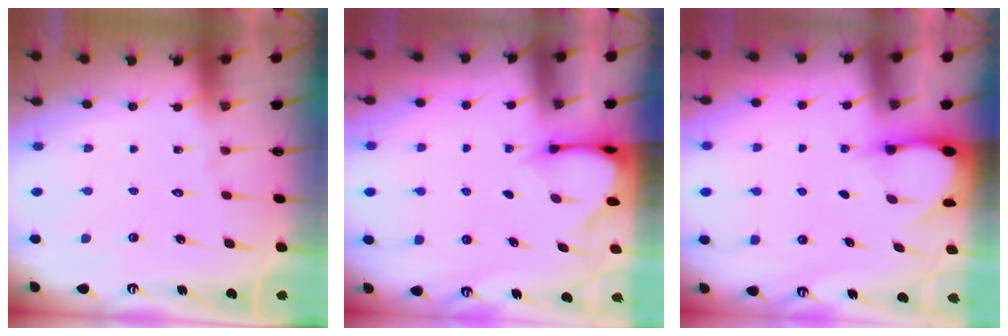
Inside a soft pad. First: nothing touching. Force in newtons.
{"total": 3.4, "press": 3.4, "slide": 0.3}
{"total": 2.9, "press": 2.9, "slide": 0.3}